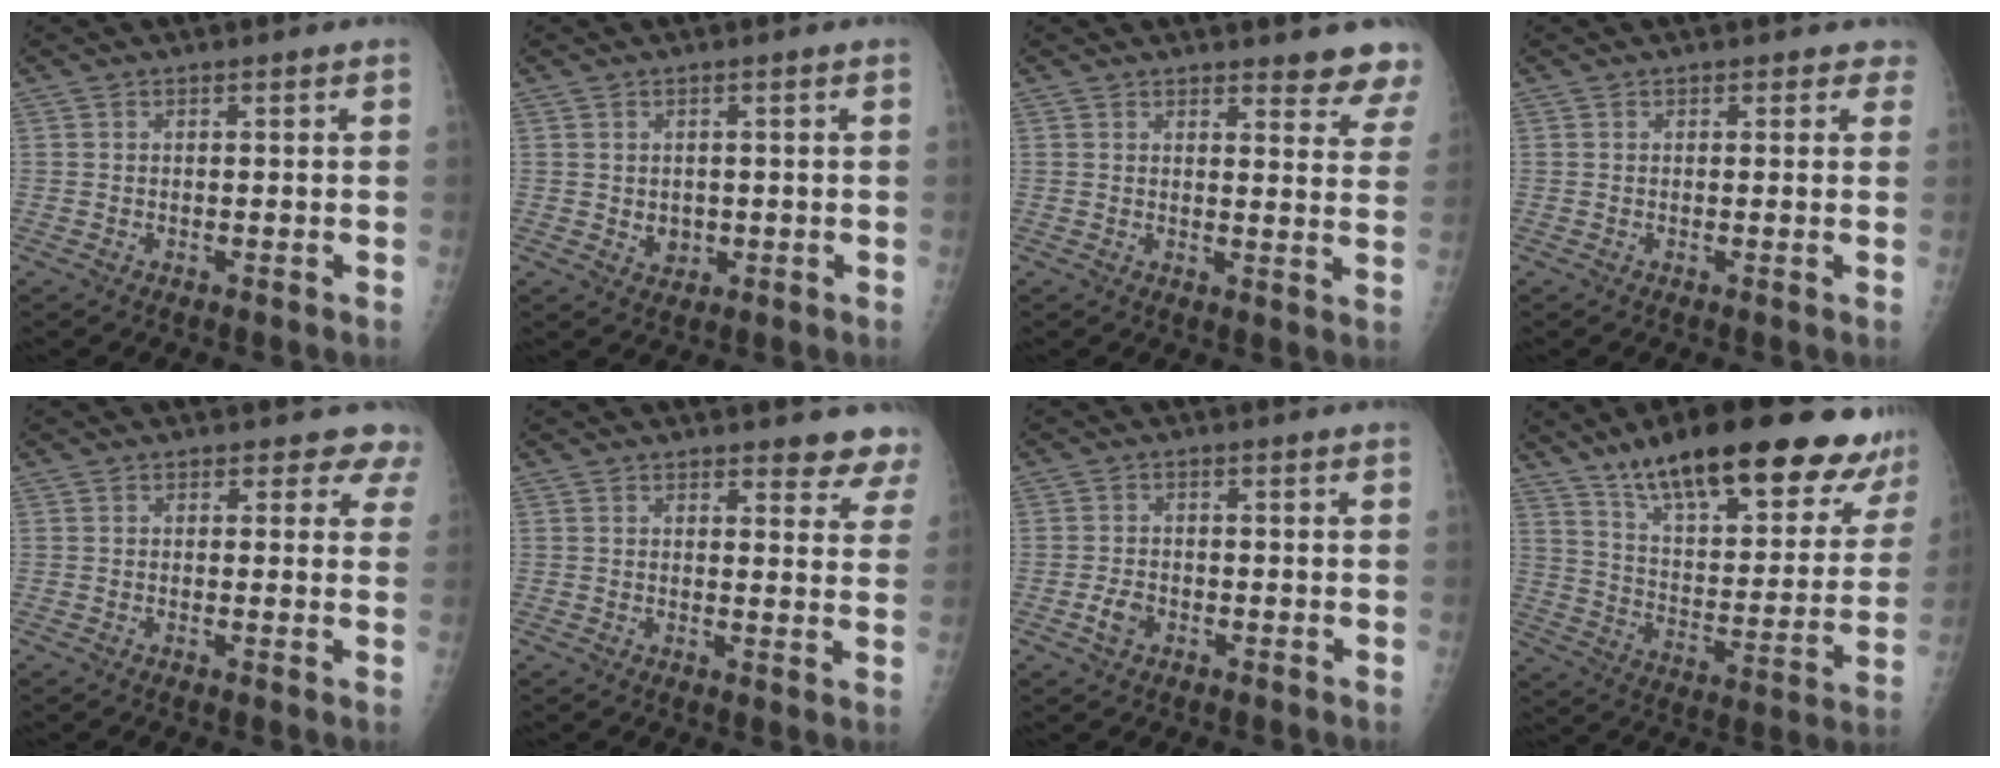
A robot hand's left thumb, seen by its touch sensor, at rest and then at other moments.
{"total": 2.6, "force": [-0.1, 2.1, 1.4], "torque": [-0.011, -0.001, 0.007]}
{"total": 8.6, "force": [7.9, 1.9, 3.0], "torque": [0.002, -0.045, 0.068]}
{"total": 1.9, "force": [1.3, 1.2, 0.6], "torque": [0.019, -0.002, 0.007]}
{"total": 3.9, "force": [3.1, 2.2, 0.8], "torque": [0.029, -0.013, 0.014]}
{"total": 6.9, "force": [6.2, 2.2, 2.1], "torque": [0.016, -0.032, 0.050]}
{"total": 2.7, "force": [-1.2, 1.8, 1.7], "torque": [-0.032, 0.010, -0.021]}
{"total": 28.6, "force": [20.6, 8.2, 18.0], "torque": [-0.229, -0.067, 0.306]}